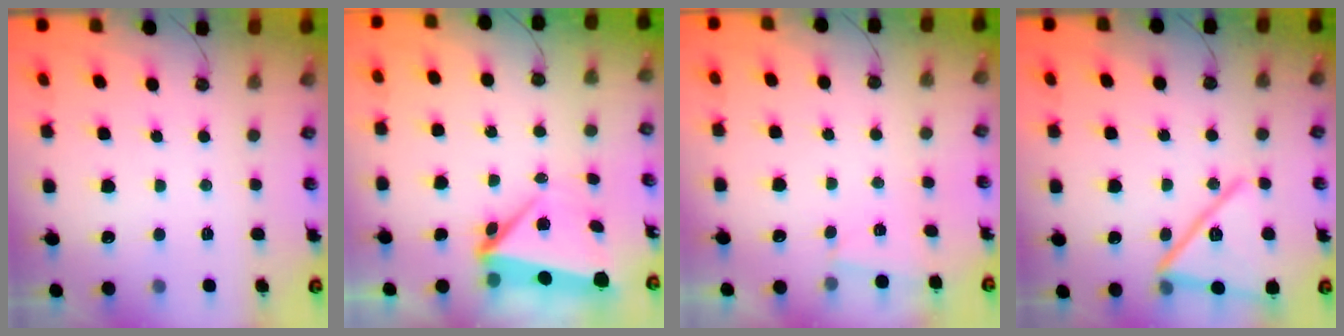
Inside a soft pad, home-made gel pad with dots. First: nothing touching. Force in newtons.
{"total": 5.9, "press": 5.9, "slide": 0.8}
{"total": 1.1, "press": 1.0, "slide": 0.3}
{"total": 18.6, "press": 18.2, "slide": 4.0}